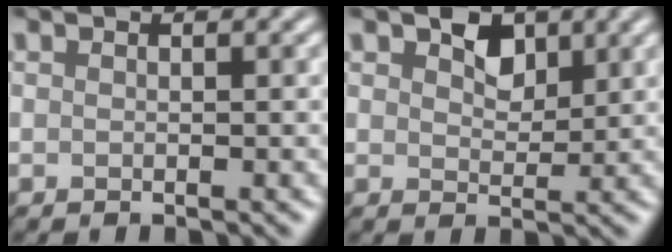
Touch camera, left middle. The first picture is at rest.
{"total": 3.0, "force": [2.0, 1.7, 1.4], "torque": [-0.022, 0.013, 0.023]}